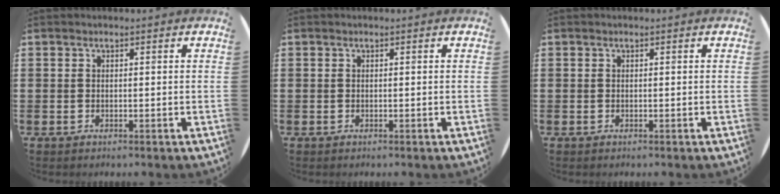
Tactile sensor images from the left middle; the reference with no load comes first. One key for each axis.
{"total": 0.0}
{"total": 0.0}